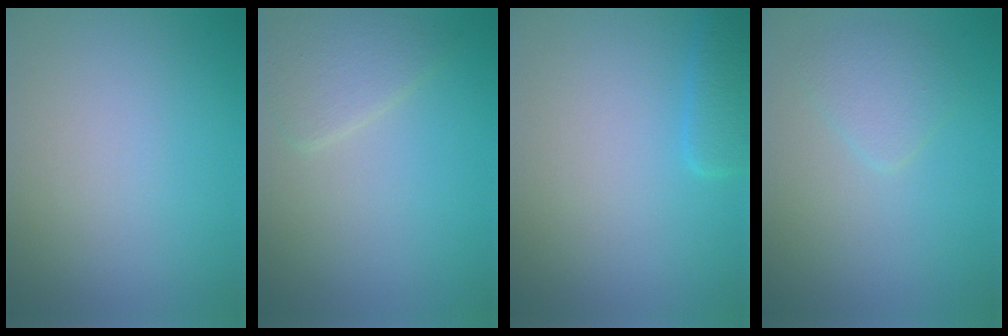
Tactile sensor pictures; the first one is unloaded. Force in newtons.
{"total": 2.5, "press": 2.5, "slide": 0.0}
{"total": 2.0, "press": 2.0, "slide": 0.1}
{"total": 1.9, "press": 1.9, "slide": 0.1}